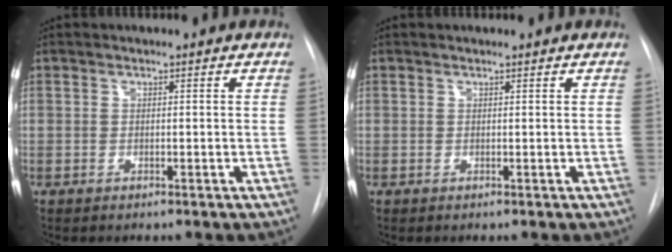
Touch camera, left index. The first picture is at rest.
{"total": 1.0, "force": [0.9, 0.0, 0.1], "torque": [-0.007, 0.006, 0.014]}